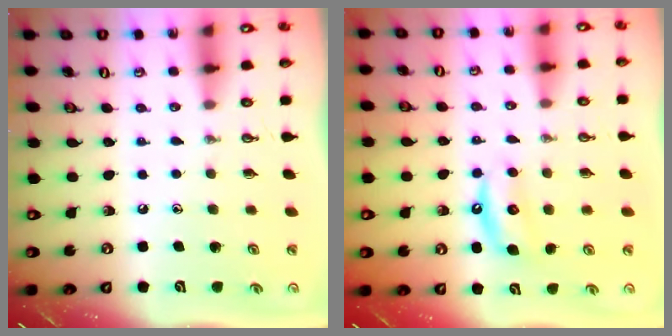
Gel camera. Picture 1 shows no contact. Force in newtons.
{"total": 6.1, "press": 6.1, "slide": 0.7}